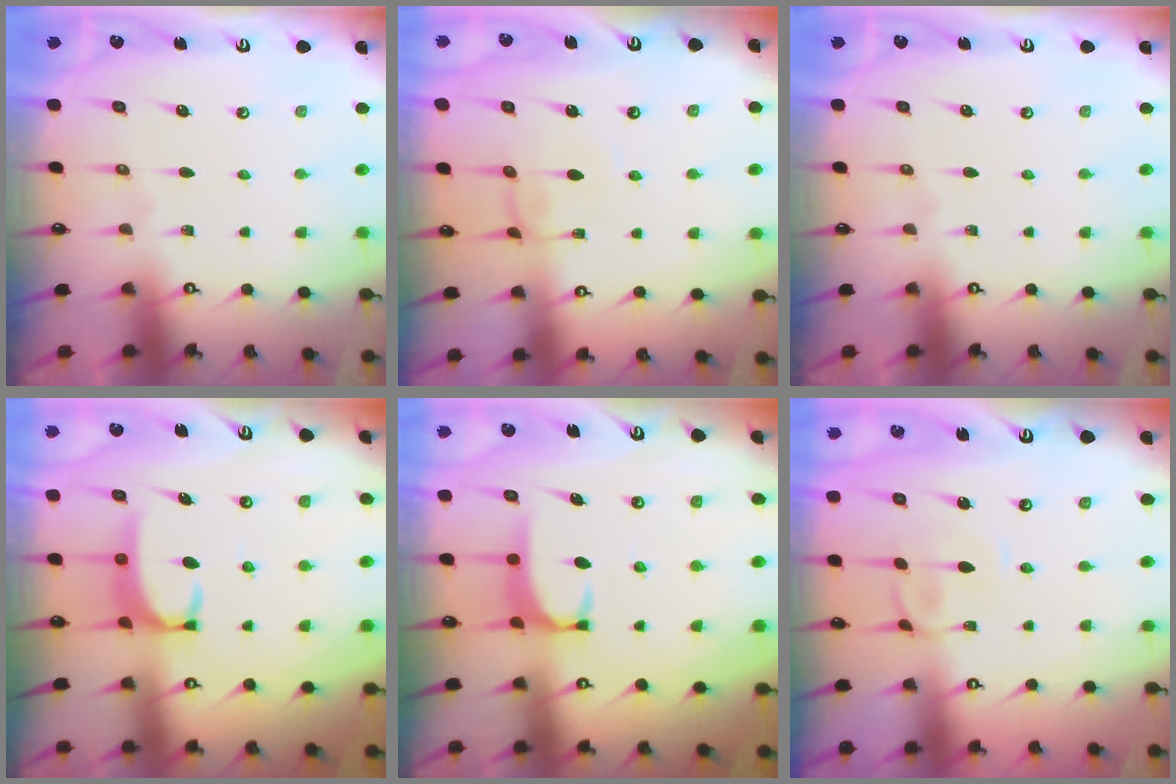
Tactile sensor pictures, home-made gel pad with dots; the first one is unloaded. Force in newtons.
{"total": 1.0, "press": 0.9, "slide": 0.4}
{"total": 0.0}
{"total": 2.9, "press": 2.8, "slide": 0.5}
{"total": 1.9, "press": 1.8, "slide": 0.5}
{"total": 3.7, "press": 3.7, "slide": 0.1}